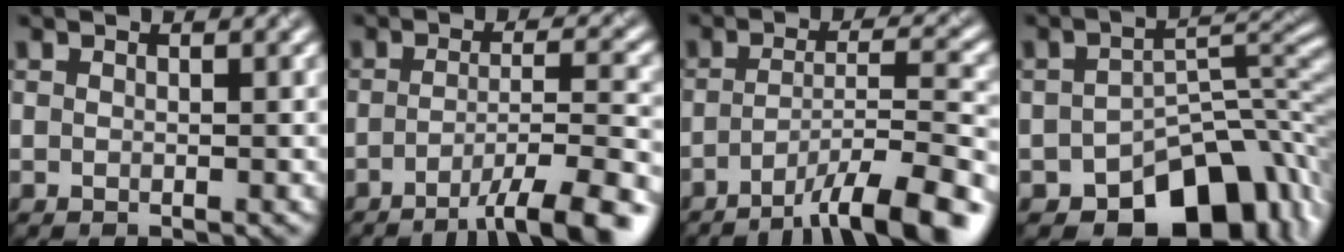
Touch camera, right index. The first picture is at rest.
{"total": 7.4, "force": [-4.7, 1.3, 5.6], "torque": [-0.077, 0.007, -0.071]}
{"total": 9.0, "force": [-6.1, 1.7, 6.3], "torque": [-0.092, 0.008, -0.097]}
{"total": 11.3, "force": [-7.6, 6.1, 5.8], "torque": [-0.060, -0.006, -0.125]}